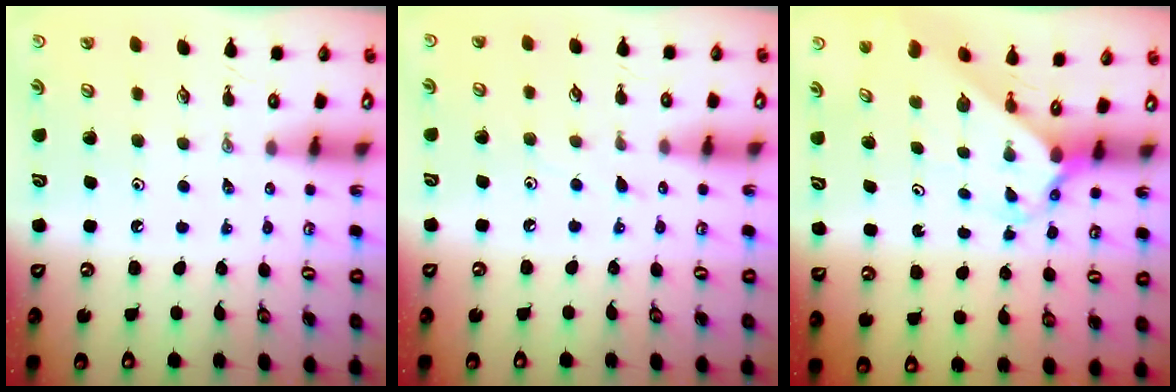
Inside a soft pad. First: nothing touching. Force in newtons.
{"total": 3.9, "press": 3.9, "slide": 0.6}
{"total": 2.4, "press": 2.4, "slide": 0.2}